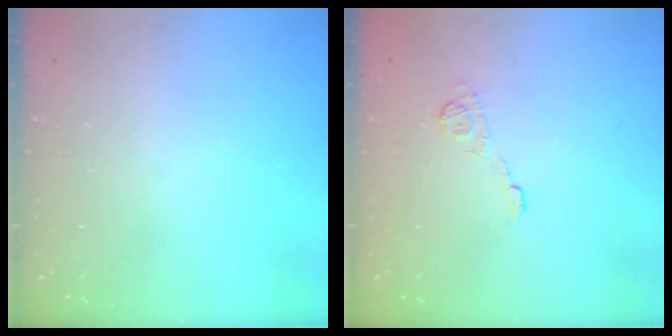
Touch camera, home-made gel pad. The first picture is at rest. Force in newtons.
{"total": 9.1, "press": 9.0, "slide": 1.4}